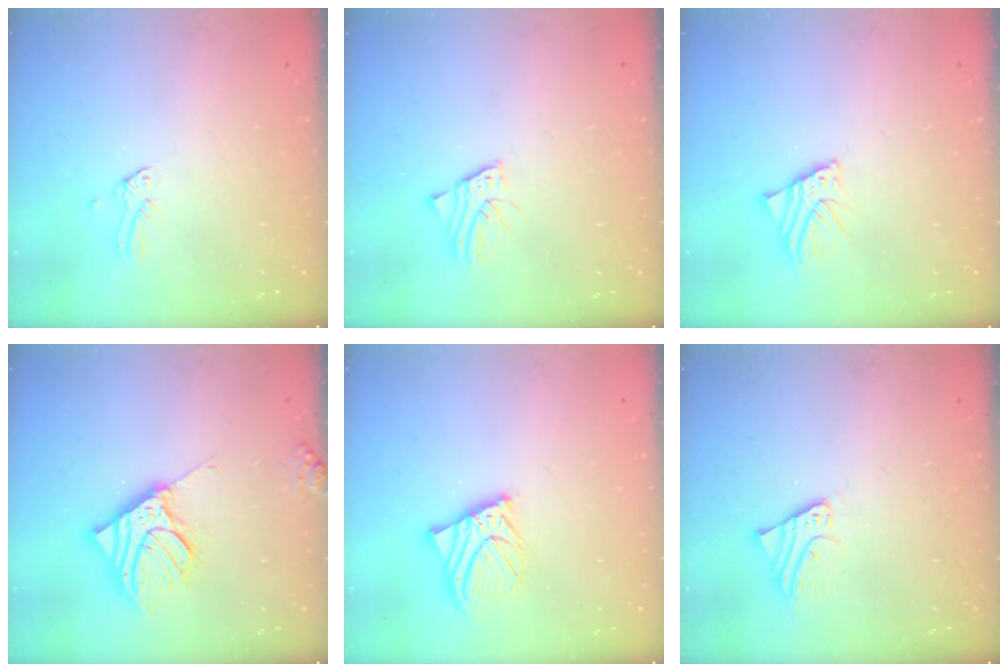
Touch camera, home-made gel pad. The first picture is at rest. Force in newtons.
{"total": 1.8, "press": 1.8, "slide": 0.1}
{"total": 3.9, "press": 3.9, "slide": 0.6}
{"total": 15.1, "press": 14.9, "slide": 2.8}
{"total": 9.0, "press": 9.0, "slide": 1.1}
{"total": 1.8, "press": 1.8, "slide": 0.1}